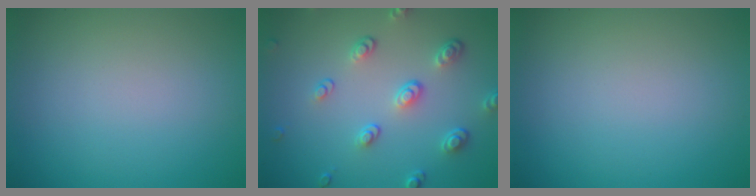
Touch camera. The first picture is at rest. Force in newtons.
{"total": 3.9, "press": 3.0, "slide": 2.5}
{"total": 0.0}